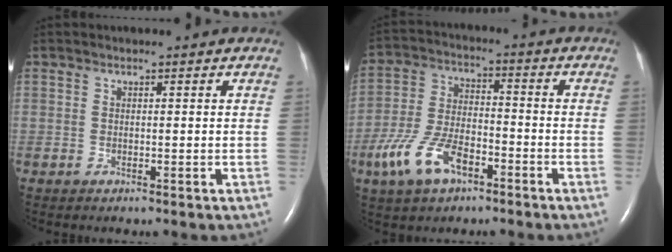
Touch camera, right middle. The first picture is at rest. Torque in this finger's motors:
{"motor_torque": [1.44, -0.70, 0.61, 0.07]}